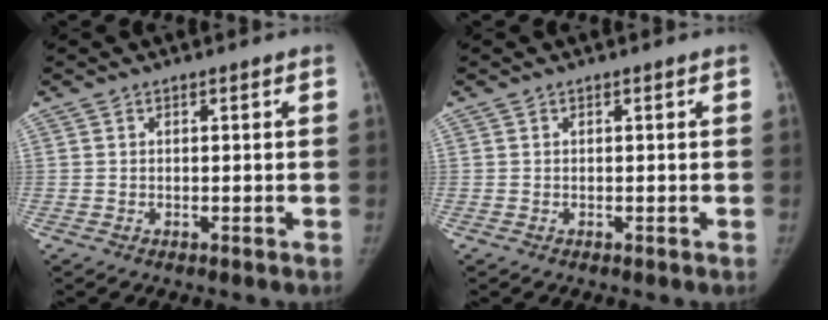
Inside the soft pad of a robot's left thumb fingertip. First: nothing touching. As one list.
[{"total": 0.0}]